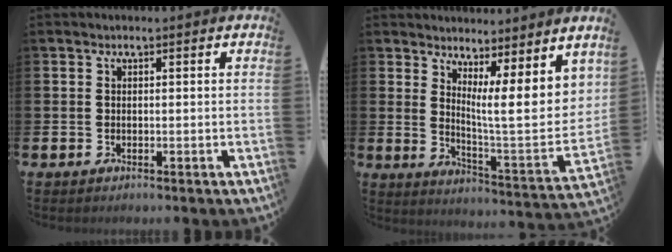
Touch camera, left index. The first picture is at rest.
{"total": 8.1, "force": [5.6, 0.7, 5.8], "torque": [-0.095, -0.070, 0.091]}